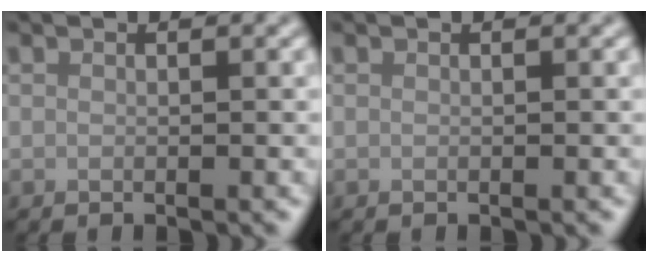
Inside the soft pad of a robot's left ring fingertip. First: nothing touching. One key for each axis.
{"total": 0.0}